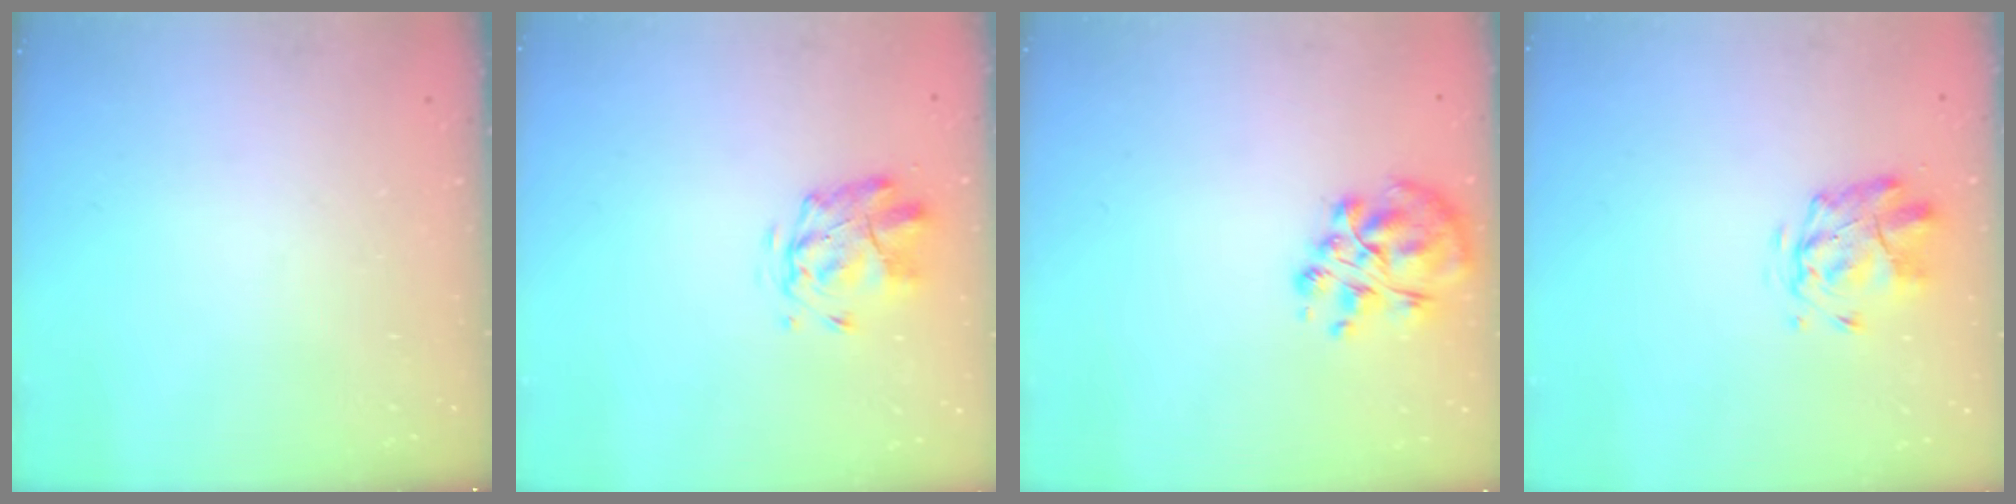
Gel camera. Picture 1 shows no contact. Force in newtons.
{"total": 2.7, "press": 2.3, "slide": 1.3}
{"total": 9.7, "press": 9.5, "slide": 2.0}
{"total": 2.7, "press": 2.3, "slide": 1.3}